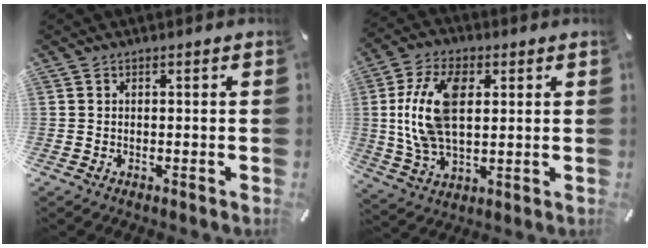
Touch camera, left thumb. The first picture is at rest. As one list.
[{"total": 15.3, "force": [2.7, 9.3, 11.9], "torque": [-0.275, 0.005, 0.043]}]